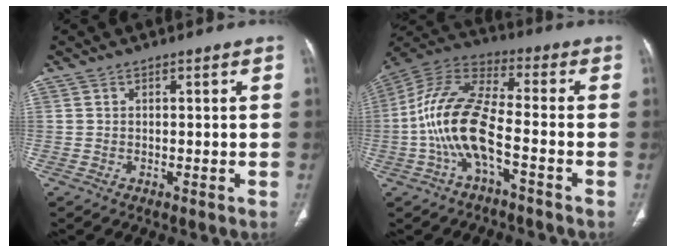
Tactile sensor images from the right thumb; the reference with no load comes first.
{"total": 14.0, "force": [-4.0, 5.0, 12.5], "torque": [-0.268, 0.043, -0.082]}